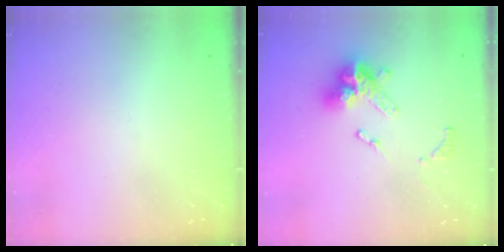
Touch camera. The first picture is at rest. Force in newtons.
{"total": 13.1, "press": 13.0, "slide": 1.4}